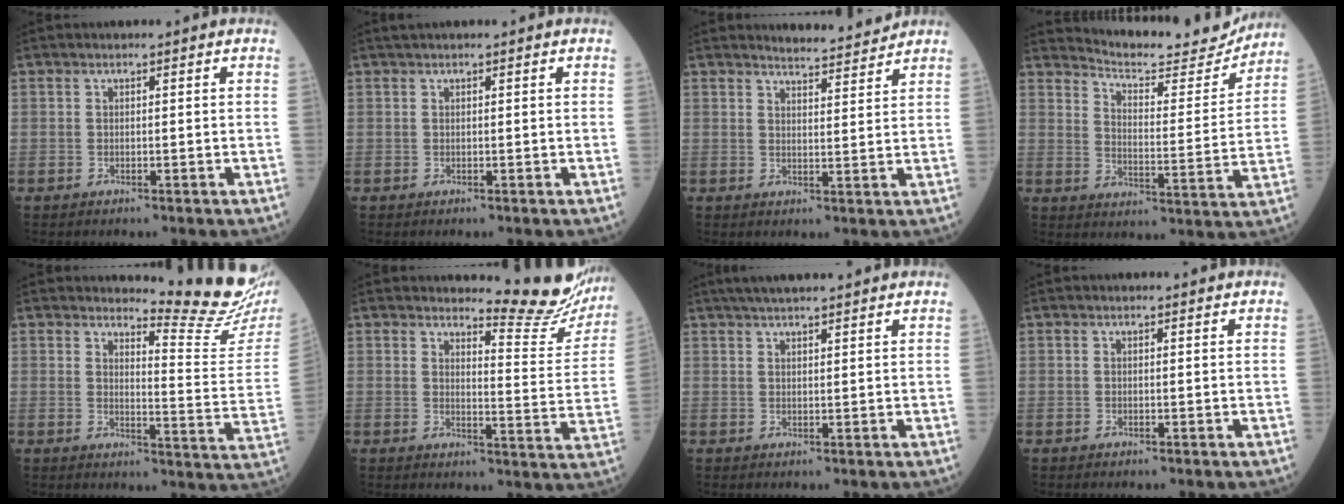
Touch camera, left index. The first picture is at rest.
{"total": 0.7, "force": [0.6, 0.0, 0.3], "torque": [-0.008, 0.015, 0.014]}
{"total": 5.0, "force": [5.0, -0.2, 0.3], "torque": [-0.015, -0.003, 0.066]}
{"total": 13.7, "force": [13.5, 1.7, 1.8], "torque": [-0.027, -0.034, 0.179]}
{"total": 12.7, "force": [12.2, -1.0, 3.3], "torque": [-0.040, -0.111, 0.134]}
{"total": 11.4, "force": [11.3, 0.8, 1.7], "torque": [-0.011, -0.084, 0.121]}
{"total": 7.8, "force": [6.7, 0.7, 4.0], "torque": [-0.061, 0.036, 0.100]}
{"total": 0.8, "force": [0.8, 0.1, 0.1], "torque": [-0.006, 0.003, 0.008]}